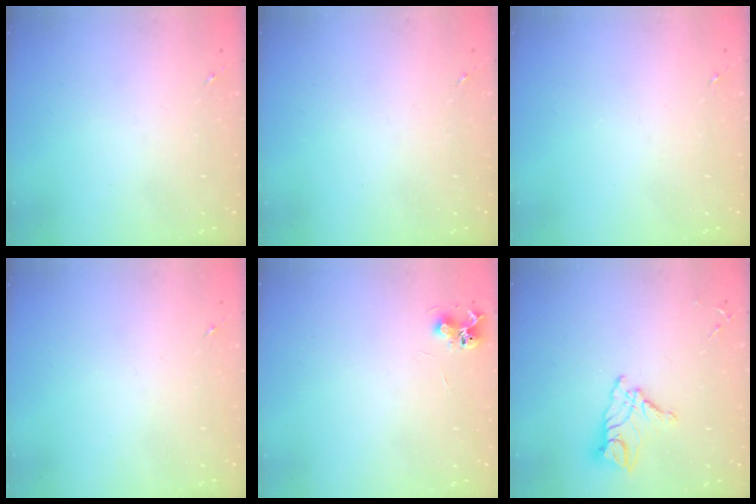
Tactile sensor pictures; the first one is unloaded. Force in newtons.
{"total": 0.0}
{"total": 0.0}
{"total": 0.0}
{"total": 6.5, "press": 6.5, "slide": 0.8}
{"total": 11.3, "press": 11.2, "slide": 1.1}